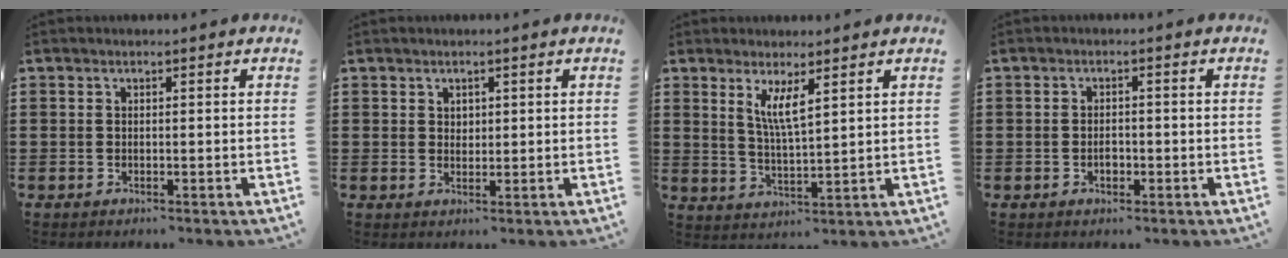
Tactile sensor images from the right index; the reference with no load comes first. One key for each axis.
{"total": 1.3, "fx": 0.8, "fy": 1.0, "fz": 0.3, "tx": -0.007, "ty": 0.005, "tz": 0.016}
{"total": 4.5, "fx": 2.3, "fy": 0.7, "fz": 3.8, "tx": -0.082, "ty": -0.001, "tz": 0.040}
{"total": 1.7, "fx": -0.7, "fy": 0.9, "fz": 1.3, "tx": -0.025, "ty": 0.000, "tz": -0.012}